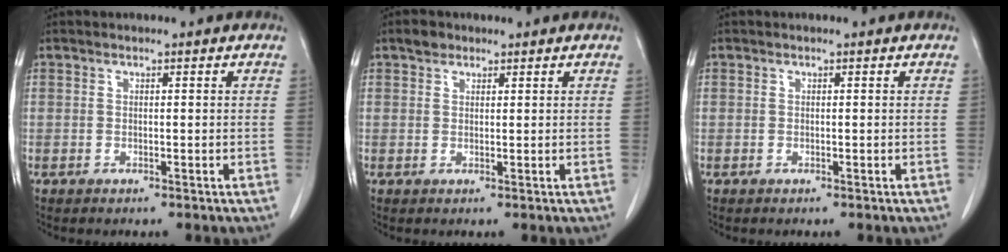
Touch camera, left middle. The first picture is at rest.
{"total": 1.7, "force": [1.2, 1.1, 0.4], "torque": [-0.009, 0.004, 0.020]}
{"total": 0.0}